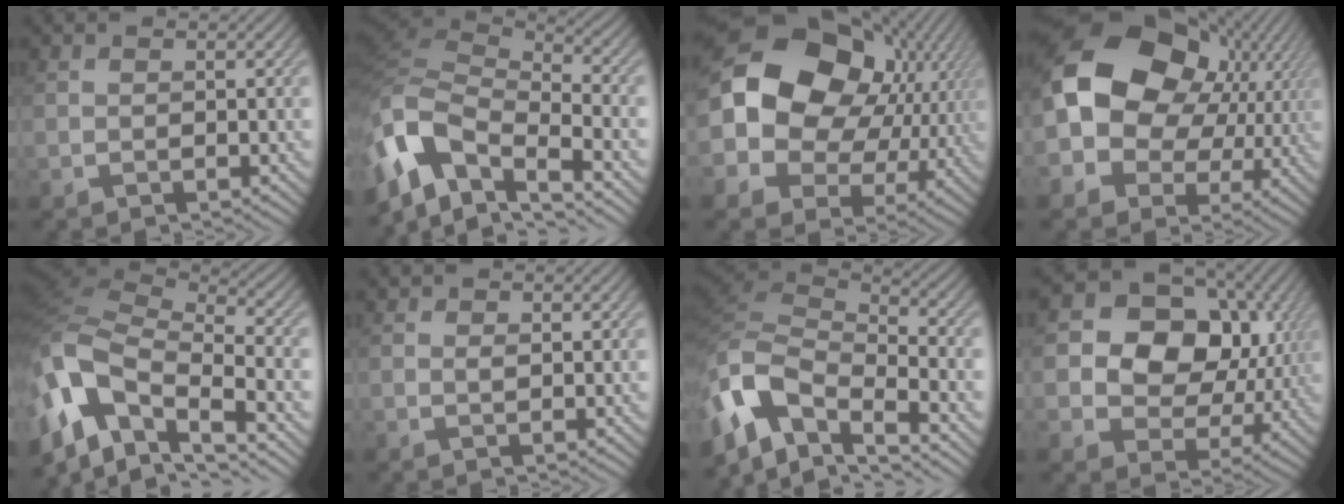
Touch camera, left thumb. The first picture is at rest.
{"total": 11.3, "force": [-4.4, 5.8, 8.7], "torque": [-0.210, -0.002, -0.095]}
{"total": 20.3, "force": [3.8, 16.0, 12.0], "torque": [-0.251, 0.001, 0.079]}
{"total": 18.7, "force": [2.7, 14.4, 11.7], "torque": [-0.211, 0.001, 0.053]}
{"total": 13.9, "force": [-4.3, 7.4, 11.0], "torque": [-0.278, -0.014, -0.071]}
{"total": 1.0, "force": [0.4, 0.5, 0.8], "torque": [-0.017, 0.000, 0.009]}
{"total": 11.2, "force": [-5.5, 5.4, 8.1], "torque": [-0.190, -0.008, -0.120]}
{"total": 14.7, "force": [3.2, 11.3, 8.9], "torque": [-0.153, 0.011, 0.052]}